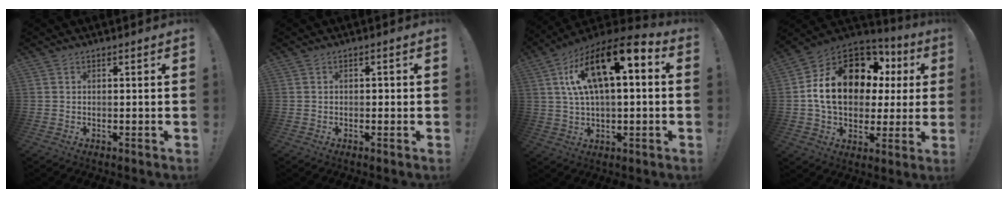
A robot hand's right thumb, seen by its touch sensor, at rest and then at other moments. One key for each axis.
{"total": 1.0, "fx": -0.5, "fy": 0.7, "fz": 0.3, "tx": -0.006, "ty": 0.004, "tz": -0.010}
{"total": 16.4, "fx": 6.2, "fy": 6.1, "fz": 13.8, "tx": -0.241, "ty": -0.032, "tz": 0.104}
{"total": 19.3, "fx": 4.9, "fy": 13.3, "fz": 13.2, "tx": -0.207, "ty": -0.014, "tz": 0.108}